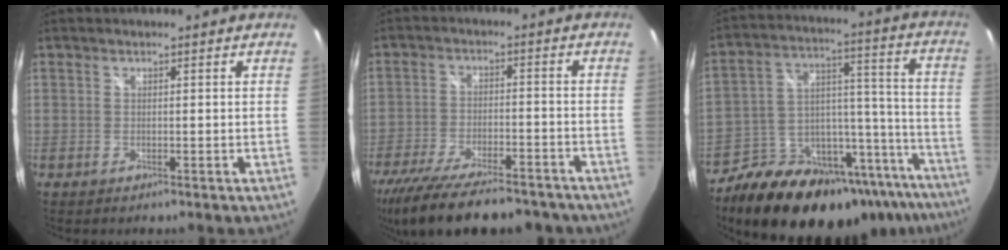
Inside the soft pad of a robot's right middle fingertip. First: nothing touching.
{"total": 22.6, "force": [-18.1, 7.2, 11.5], "torque": [-0.227, -0.040, -0.268]}
{"total": 28.9, "force": [-20.9, 12.9, 15.1], "torque": [-0.223, 0.032, -0.280]}